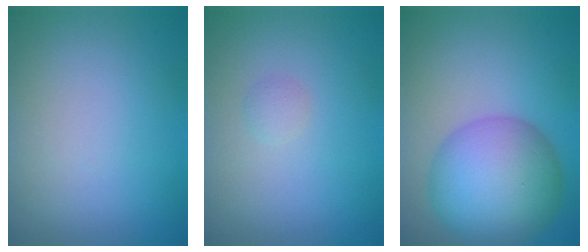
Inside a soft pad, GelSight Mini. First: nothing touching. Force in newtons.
{"total": 0.7, "press": 0.7, "slide": 0.1}
{"total": 9.5, "press": 9.5, "slide": 0.2}